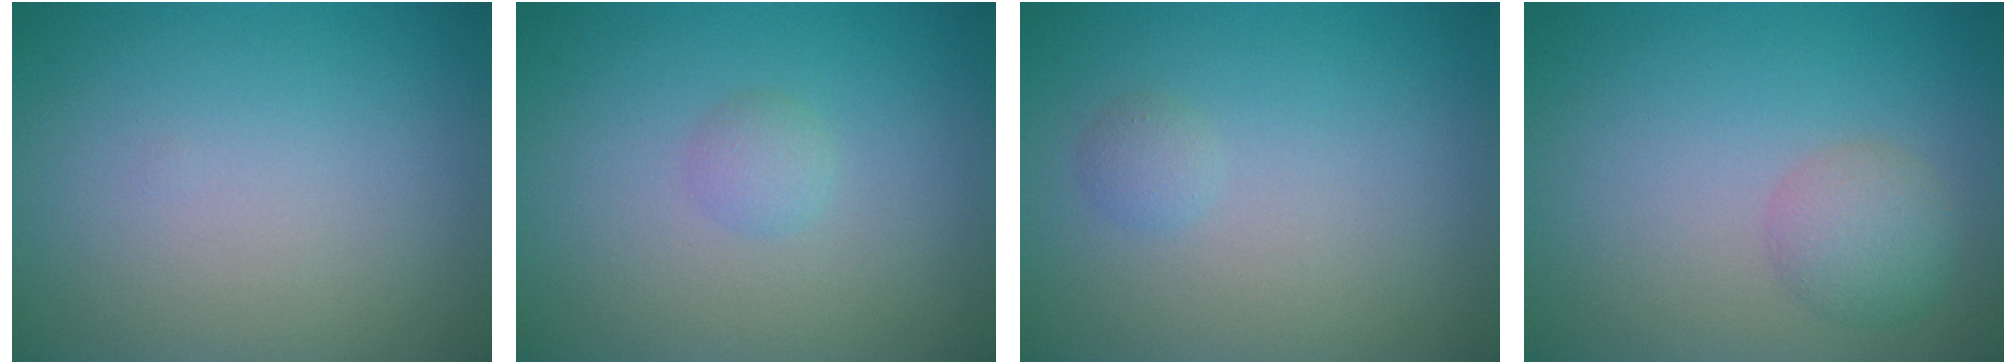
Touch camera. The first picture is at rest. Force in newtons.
{"total": 1.1, "press": 1.1, "slide": 0.1}
{"total": 0.8, "press": 0.8, "slide": 0.0}
{"total": 2.1, "press": 2.1, "slide": 0.2}